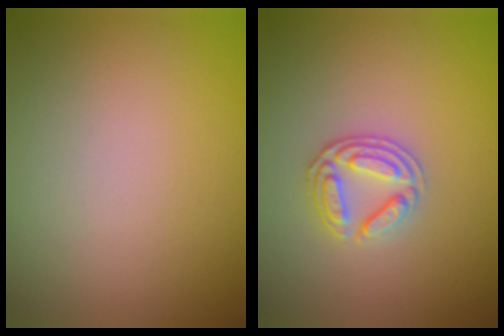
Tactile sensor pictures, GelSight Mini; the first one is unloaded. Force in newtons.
{"total": 2.7, "press": 2.7, "slide": 0.6}